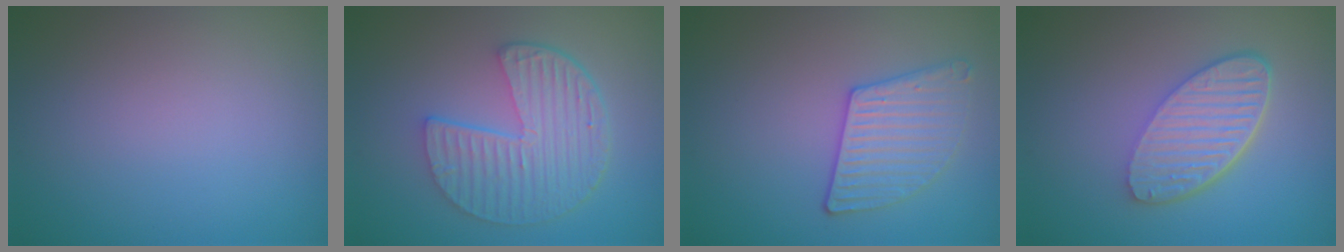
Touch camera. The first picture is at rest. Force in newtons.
{"total": 6.2, "press": 4.5, "slide": 4.2}
{"total": 3.0, "press": 2.9, "slide": 0.4}
{"total": 5.9, "press": 4.2, "slide": 4.1}